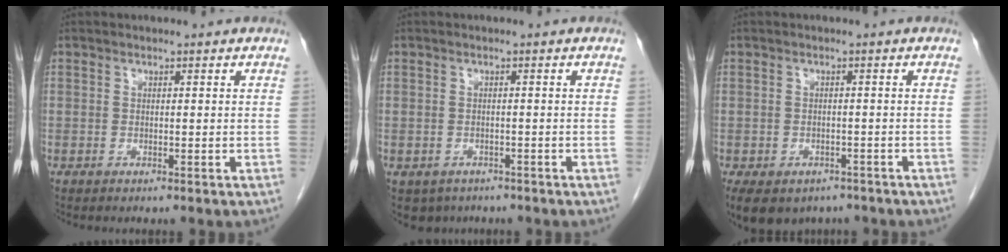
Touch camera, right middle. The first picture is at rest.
{"total": 4.0, "force": [-2.8, 2.8, 0.6], "torque": [-0.004, 0.004, -0.038]}
{"total": 13.0, "force": [-8.2, 8.6, 5.1], "torque": [-0.133, -0.006, -0.098]}